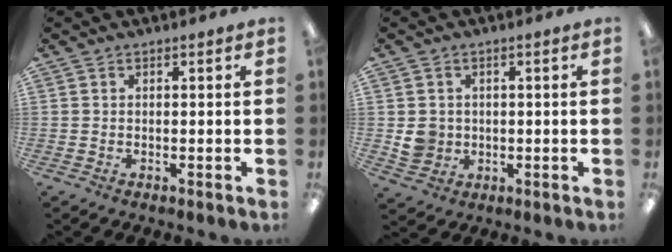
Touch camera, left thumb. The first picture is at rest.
{"total": 4.6, "force": [0.1, 4.4, 1.2], "torque": [-0.011, 0.005, 0.005]}